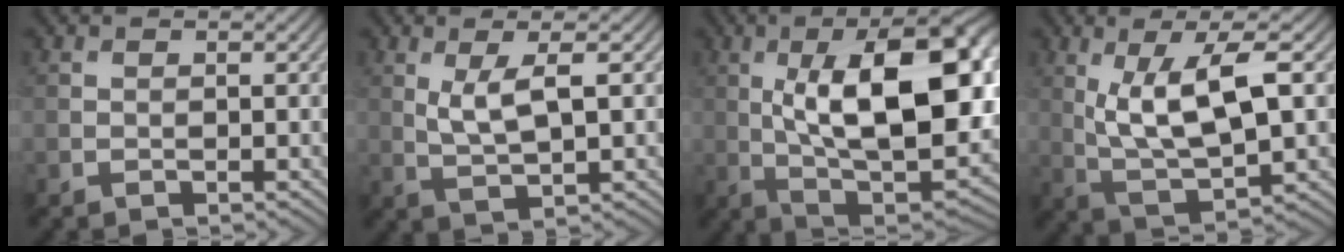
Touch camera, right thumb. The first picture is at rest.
{"total": 4.5, "force": [1.1, 1.1, 4.3], "torque": [-0.092, 0.000, 0.026]}
{"total": 18.4, "force": [2.3, 7.5, 16.6], "torque": [-0.252, 0.018, 0.036]}
{"total": 10.4, "force": [2.2, 3.4, 9.6], "torque": [-0.186, 0.003, 0.044]}